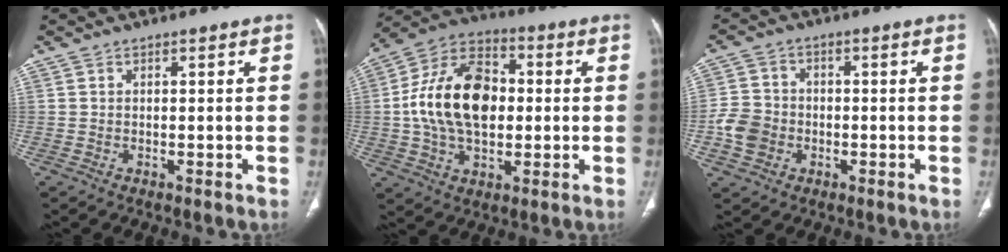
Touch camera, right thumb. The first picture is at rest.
{"total": 18.7, "force": [0.6, 12.1, 14.2], "torque": [-0.239, 0.024, 0.007]}
{"total": 6.8, "force": [-1.9, 5.8, 3.1], "torque": [-0.042, 0.017, -0.039]}